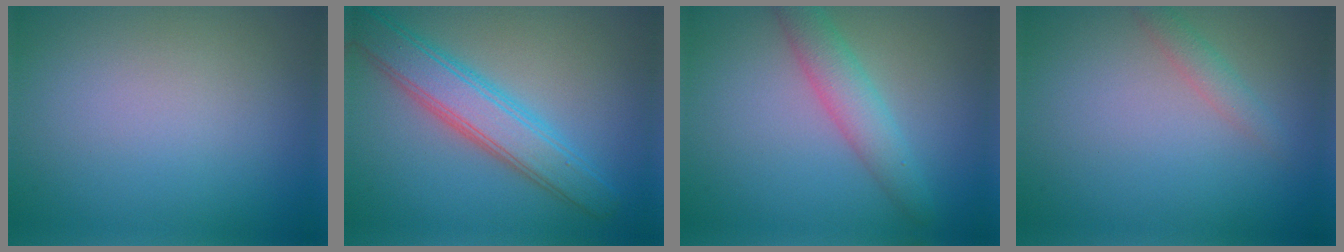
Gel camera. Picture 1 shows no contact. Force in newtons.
{"total": 5.4, "press": 5.4, "slide": 0.1}
{"total": 3.3, "press": 3.3, "slide": 0.1}
{"total": 1.4, "press": 1.4, "slide": 0.0}